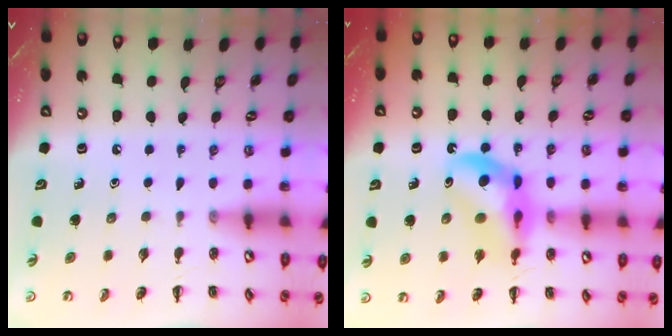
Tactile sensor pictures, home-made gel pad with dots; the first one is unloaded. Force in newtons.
{"total": 12.0, "press": 11.6, "slide": 3.0}